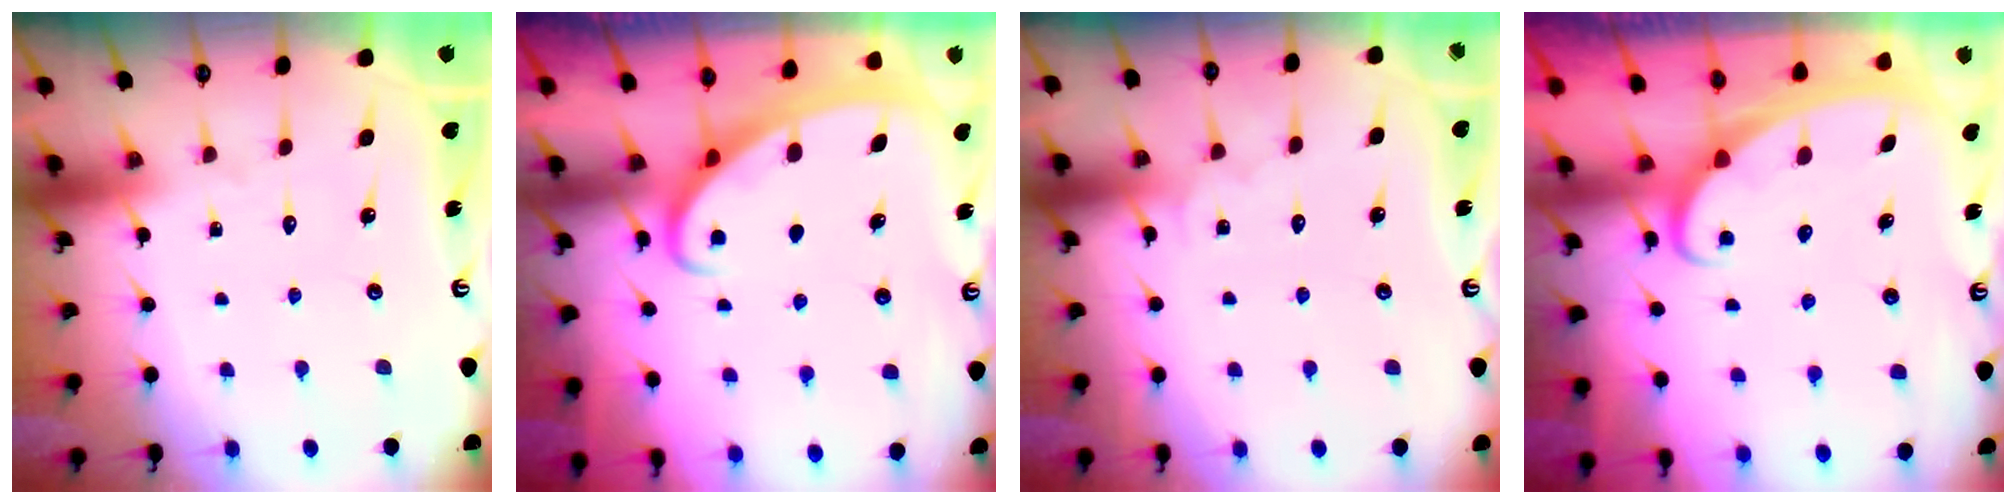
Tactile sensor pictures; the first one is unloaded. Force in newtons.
{"total": 2.6, "press": 2.5, "slide": 0.4}
{"total": 2.6, "press": 2.6, "slide": 0.2}
{"total": 2.6, "press": 2.6, "slide": 0.4}